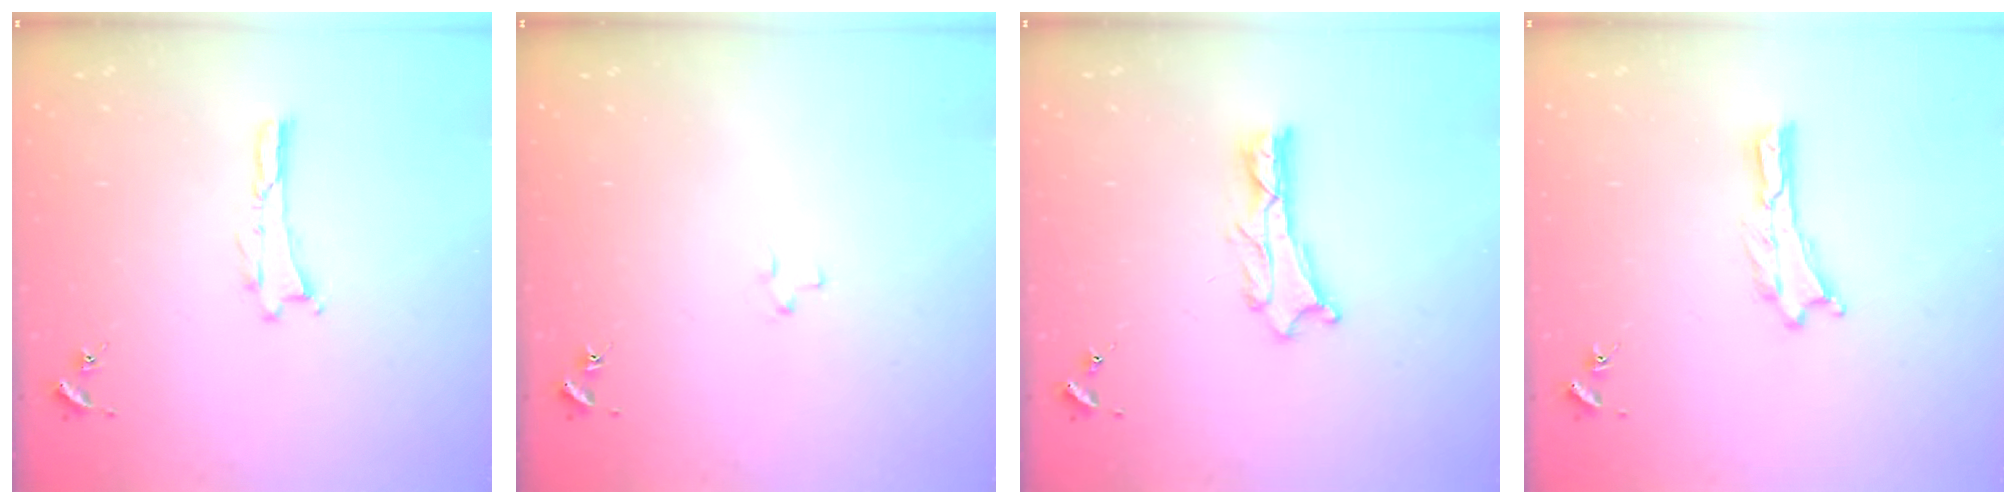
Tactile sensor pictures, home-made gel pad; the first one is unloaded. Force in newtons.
{"total": 1.9, "press": 1.9, "slide": 0.2}
{"total": 1.2, "press": 1.2, "slide": 0.2}
{"total": 0.0}